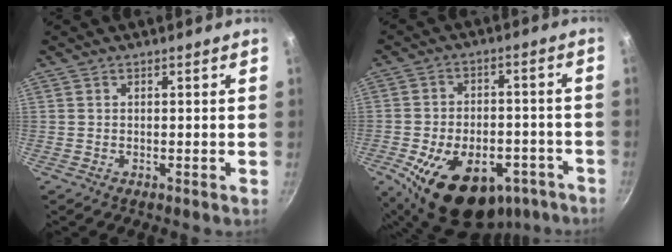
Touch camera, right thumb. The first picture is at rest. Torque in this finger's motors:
{"motor_torque": [0.10, 1.35, 1.20, -1.57, 0.54]}